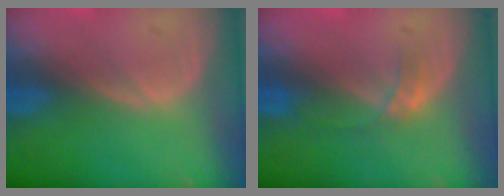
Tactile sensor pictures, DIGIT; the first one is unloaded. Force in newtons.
{"total": 2.7, "press": 2.4, "slide": 1.3}